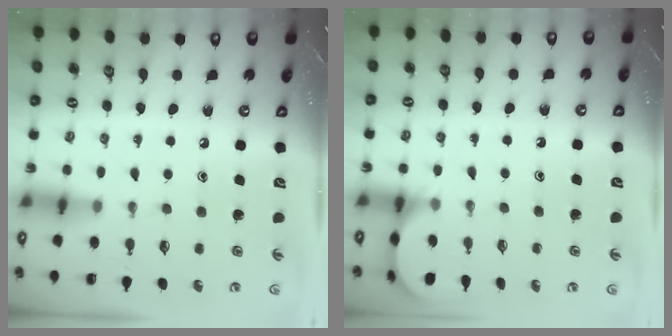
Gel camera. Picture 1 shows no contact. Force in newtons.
{"total": 3.9, "press": 3.9, "slide": 0.5}